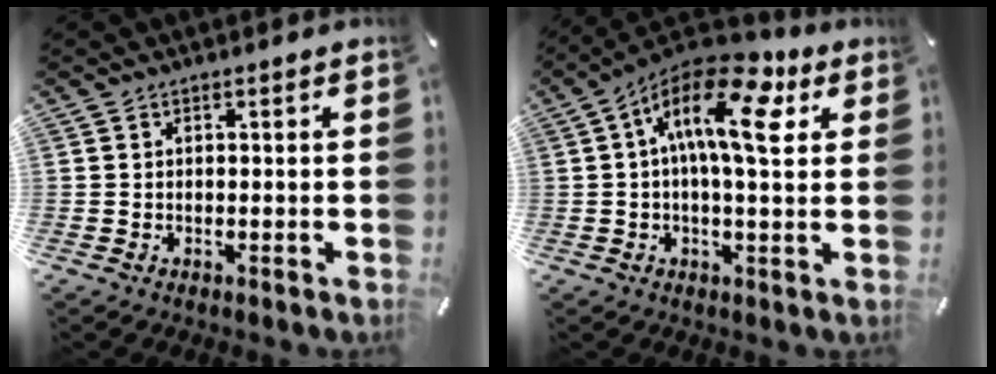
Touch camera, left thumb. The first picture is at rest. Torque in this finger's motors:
{"motor_torque": [2.38, 2.63, 1.55, -1.21, 0.28]}